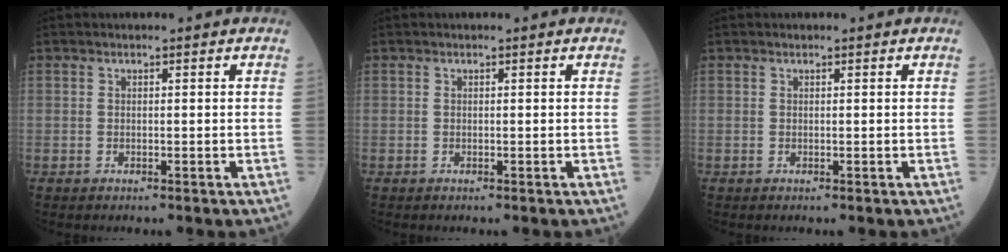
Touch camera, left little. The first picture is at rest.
{"total": 0.0}
{"total": 0.0}